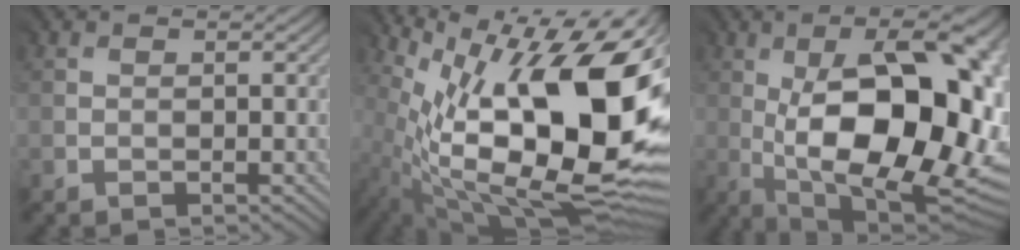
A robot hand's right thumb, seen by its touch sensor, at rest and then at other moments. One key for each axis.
{"total": 19.5, "fx": 1.9, "fy": 7.6, "fz": 17.9, "tx": -0.302, "ty": 0.002, "tz": 0.042}
{"total": 19.9, "fx": -0.5, "fy": 8.4, "fz": 18.0, "tx": -0.254, "ty": 0.013, "tz": -0.016}